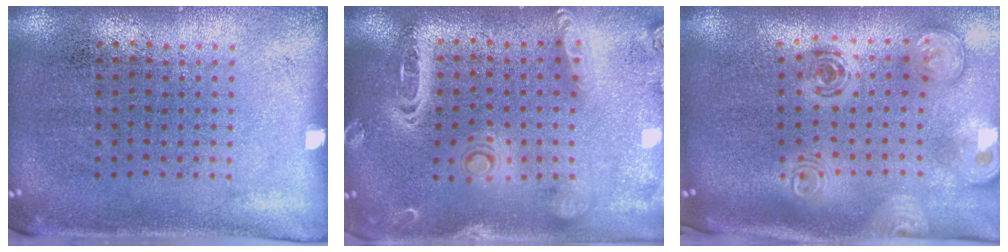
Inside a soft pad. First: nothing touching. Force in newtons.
{"total": 2.6, "press": 2.3, "slide": 1.2}
{"total": 2.6, "press": 1.8, "slide": 1.8}